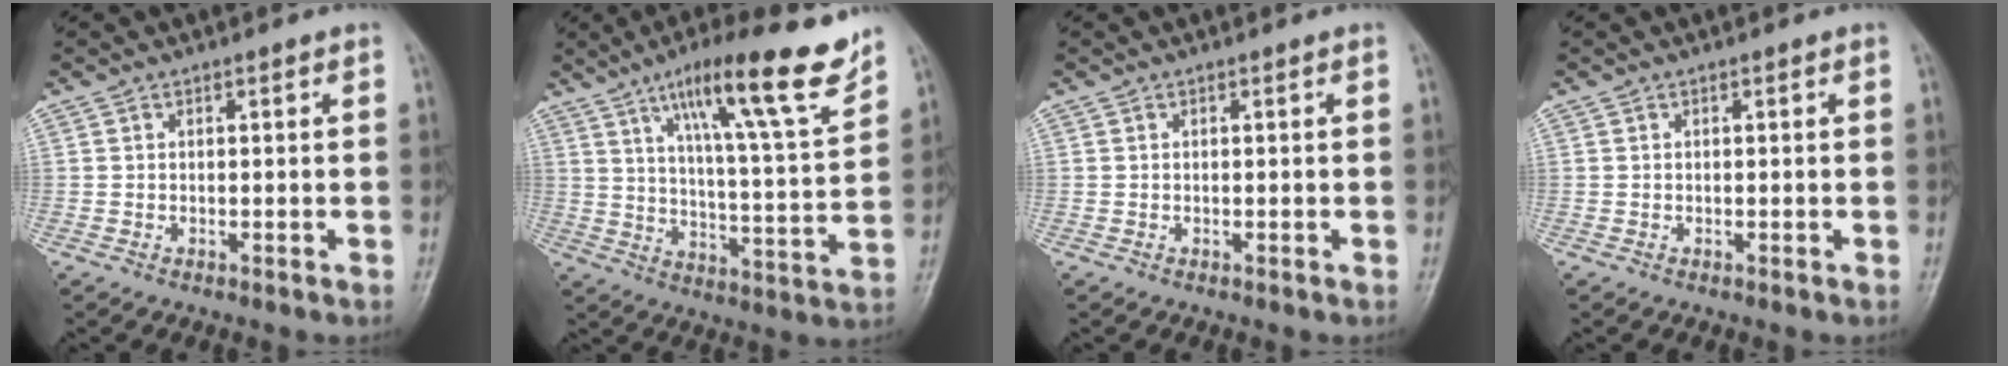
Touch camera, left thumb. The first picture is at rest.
{"total": 18.8, "force": [12.4, 2.3, 13.9], "torque": [-0.194, -0.061, 0.193]}
{"total": 0.0}
{"total": 0.0}